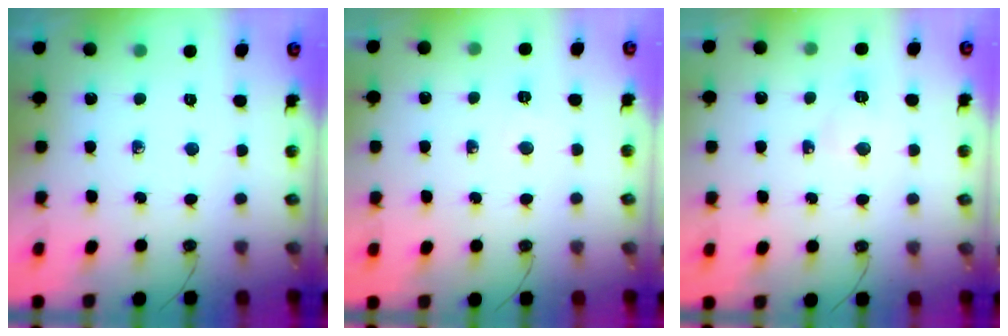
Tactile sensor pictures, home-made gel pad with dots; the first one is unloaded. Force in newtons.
{"total": 2.8, "press": 2.8, "slide": 0.5}
{"total": 7.2, "press": 7.0, "slide": 1.6}